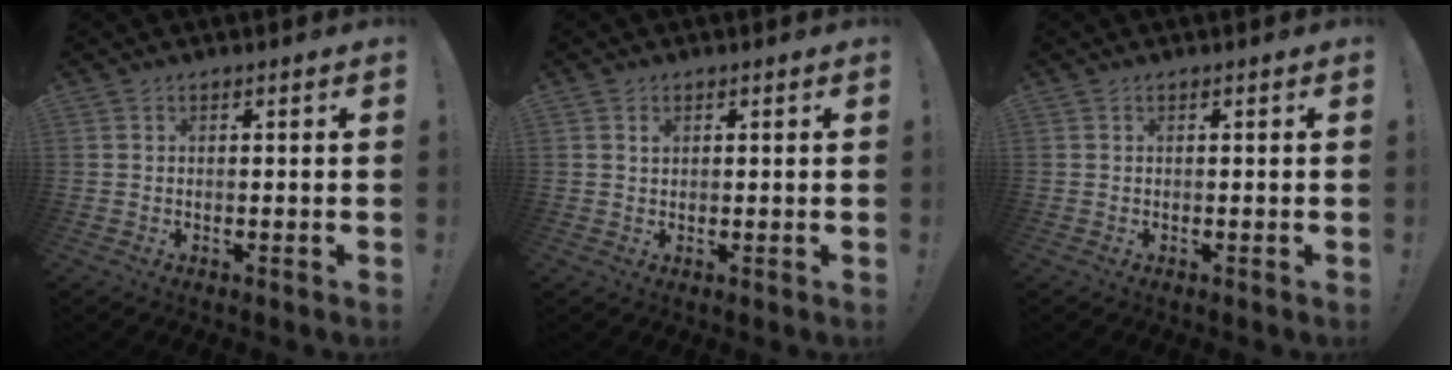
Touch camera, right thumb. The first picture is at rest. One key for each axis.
{"total": 1.3, "fx": 0.8, "fy": 0.9, "fz": 0.3, "tx": 0.006, "ty": -0.005, "tz": 0.013}
{"total": 0.0}